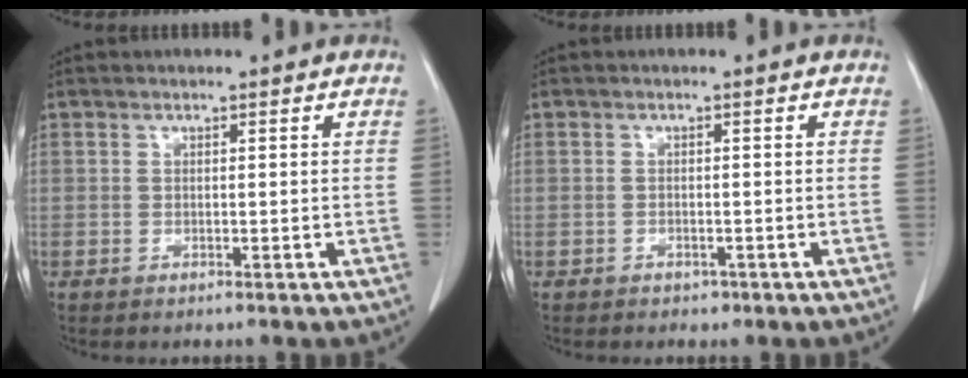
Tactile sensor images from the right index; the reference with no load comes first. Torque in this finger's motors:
{"motor_torque": [0.12, -0.10, 0.02, 0.01]}